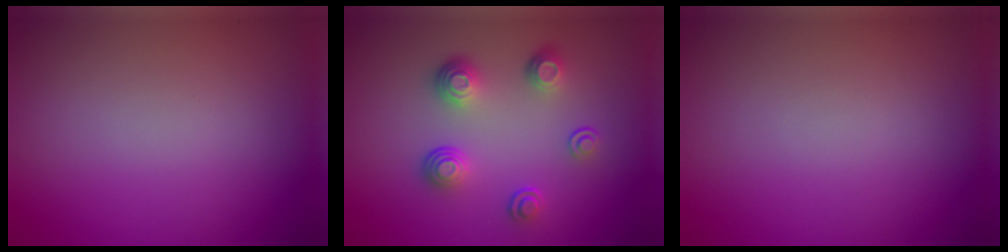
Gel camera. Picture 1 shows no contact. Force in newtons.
{"total": 3.7, "press": 2.7, "slide": 2.6}
{"total": 0.0}